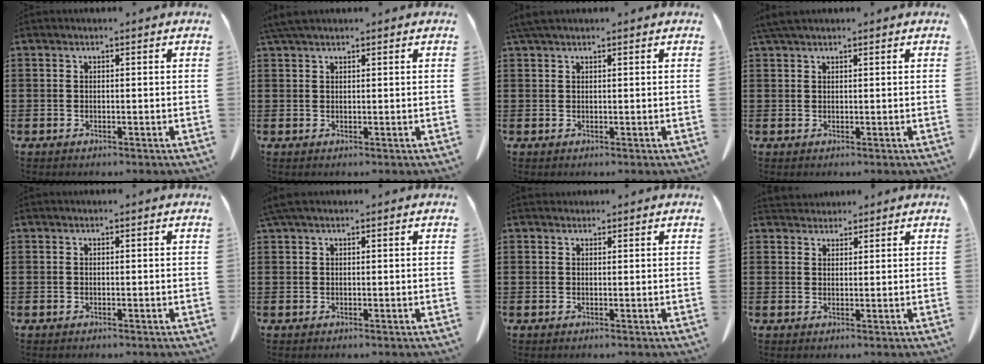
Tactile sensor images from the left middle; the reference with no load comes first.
{"total": 2.4, "force": [1.8, 0.6, 1.5], "torque": [-0.035, 0.005, 0.034]}
{"total": 1.7, "force": [1.3, 0.3, 1.0], "torque": [-0.024, 0.002, 0.023]}
{"total": 2.0, "force": [1.6, 0.4, 1.2], "torque": [-0.028, 0.003, 0.029]}
{"total": 0.0}
{"total": 1.5, "force": [1.0, 0.4, 1.1], "torque": [-0.025, 0.003, 0.018]}
{"total": 0.8, "force": [0.7, 0.4, 0.0], "torque": [0.006, -0.003, 0.013]}
{"total": 2.3, "force": [2.2, 0.7, -0.2], "torque": [-0.004, -0.002, 0.043]}